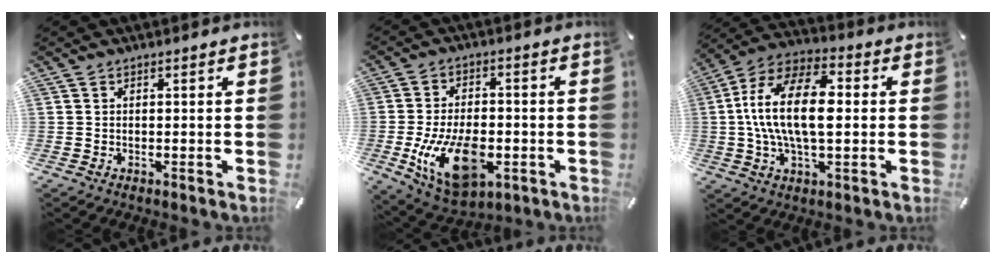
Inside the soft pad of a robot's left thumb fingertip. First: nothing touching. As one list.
[{"total": 16.3, "force": [-4.5, 9.8, 12.3], "torque": [-0.219, 0.000, -0.071]}, {"total": 16.7, "force": [0.7, 8.4, 14.4], "torque": [-0.296, 0.002, 0.006]}]